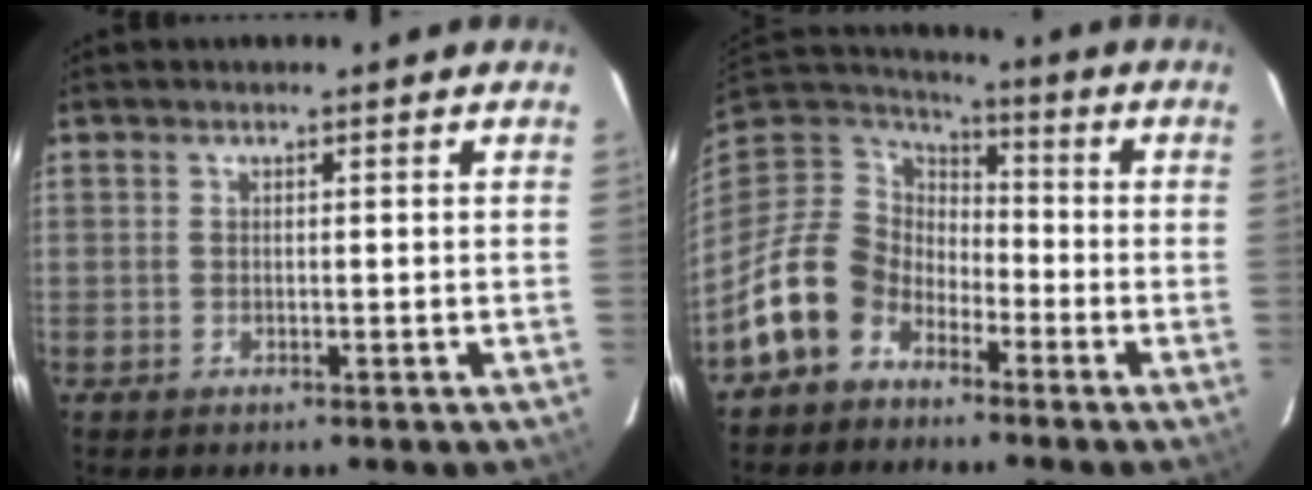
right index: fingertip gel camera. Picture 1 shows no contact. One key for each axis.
{"total": 13.1, "fx": -7.7, "fy": 9.6, "fz": 4.4, "tx": -0.114, "ty": 0.020, "tz": -0.144}